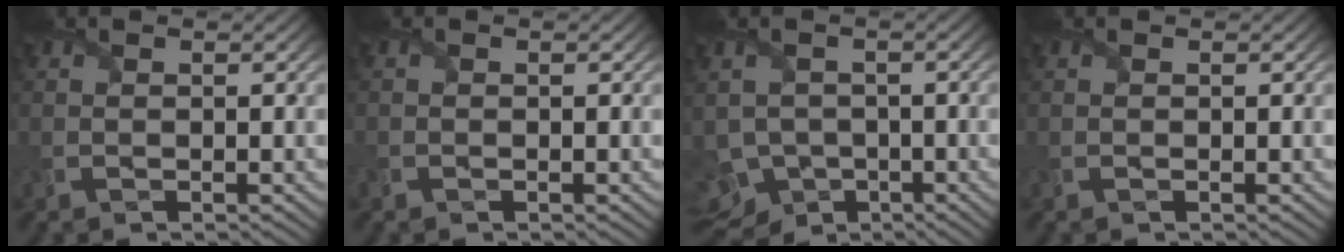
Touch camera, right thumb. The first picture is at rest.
{"total": 0.6, "force": [-0.4, 0.4, 0.0], "torque": [-0.001, -0.007, -0.007]}
{"total": 6.0, "force": [-2.5, 4.8, 2.7], "torque": [-0.066, -0.030, -0.041]}
{"total": 0.0}